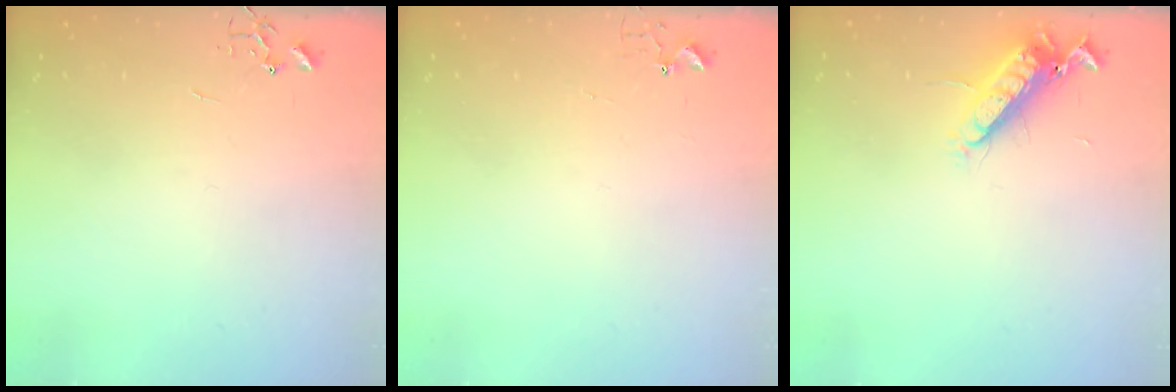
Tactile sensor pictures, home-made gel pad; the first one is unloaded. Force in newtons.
{"total": 2.7, "press": 2.7, "slide": 0.3}
{"total": 13.5, "press": 13.3, "slide": 1.9}